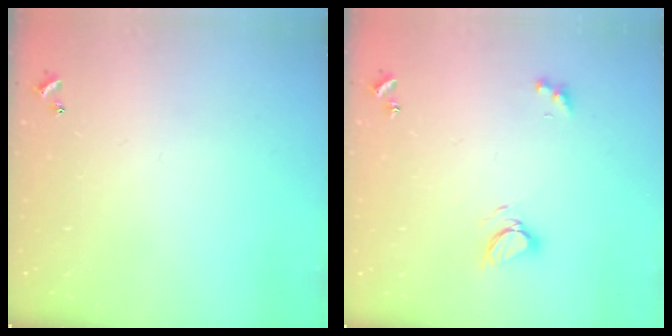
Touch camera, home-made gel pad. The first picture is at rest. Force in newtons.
{"total": 5.9, "press": 5.9, "slide": 0.4}